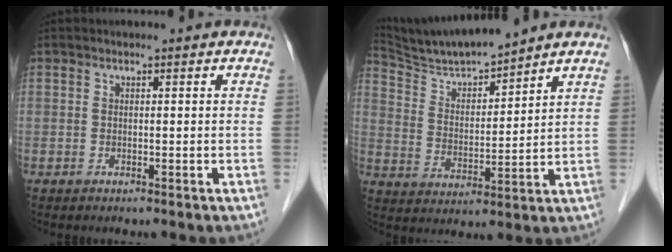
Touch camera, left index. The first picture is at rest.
{"total": 10.2, "force": [9.7, -0.4, 3.1], "torque": [-0.071, 0.008, 0.189]}